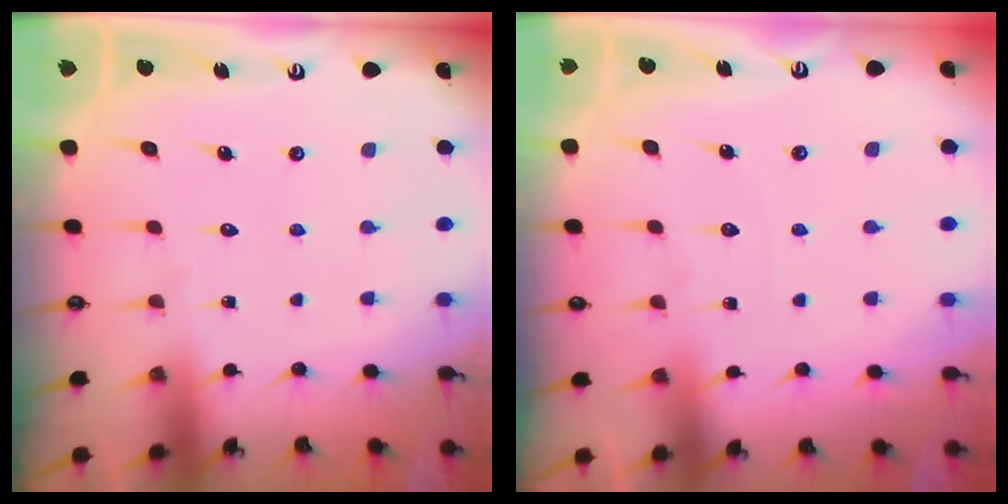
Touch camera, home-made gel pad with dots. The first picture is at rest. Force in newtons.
{"total": 3.2, "press": 3.1, "slide": 0.4}